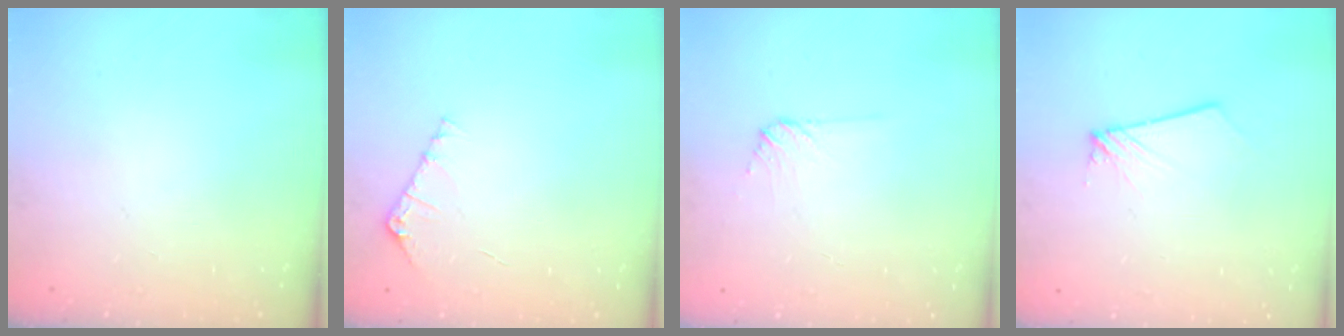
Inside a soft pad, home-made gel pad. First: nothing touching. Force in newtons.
{"total": 5.5, "press": 5.5, "slide": 0.7}
{"total": 5.3, "press": 5.2, "slide": 0.9}
{"total": 2.0, "press": 2.0, "slide": 0.2}